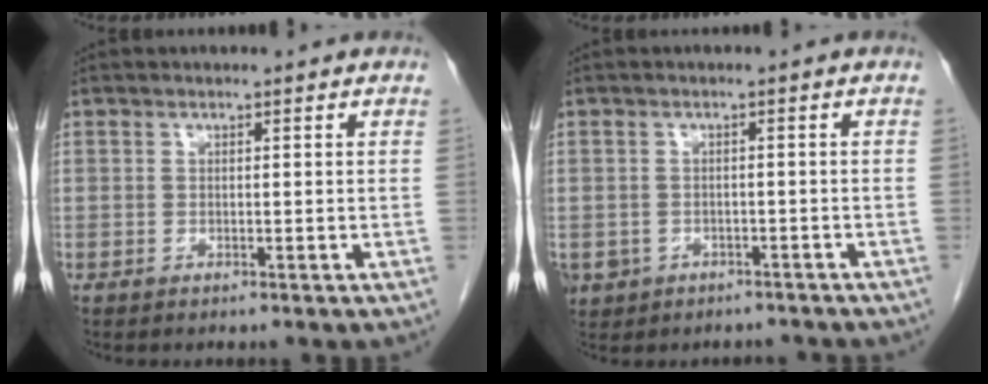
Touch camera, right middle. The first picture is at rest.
{"total": 6.7, "force": [-4.3, 4.9, 1.5], "torque": [-0.034, 0.010, -0.053]}